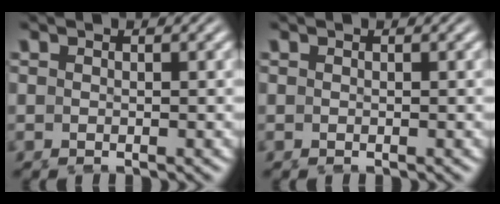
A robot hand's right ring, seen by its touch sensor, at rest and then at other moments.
{"total": 0.0}